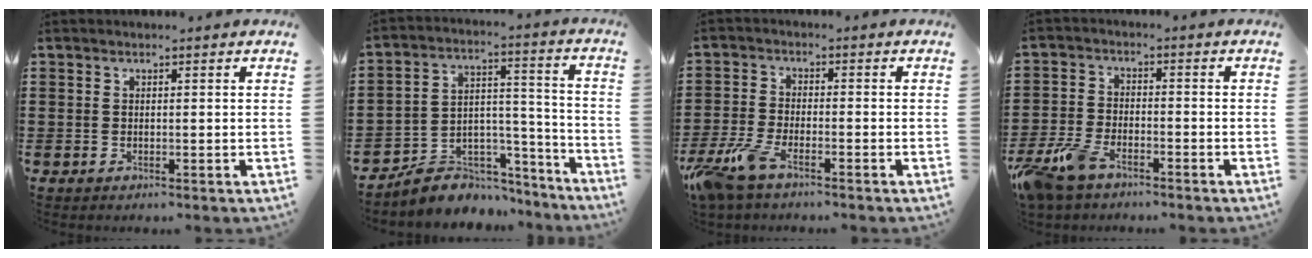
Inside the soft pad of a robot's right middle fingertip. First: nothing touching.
{"total": 6.8, "force": [-6.0, 3.3, 0.4], "torque": [-0.013, 0.012, -0.111]}
{"total": 6.2, "force": [-4.4, 1.8, 3.9], "torque": [-0.118, -0.016, -0.093]}
{"total": 6.7, "force": [-5.1, 2.7, 3.4], "torque": [-0.098, -0.004, -0.107]}